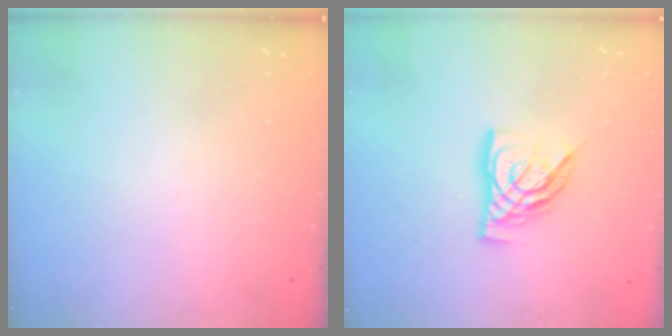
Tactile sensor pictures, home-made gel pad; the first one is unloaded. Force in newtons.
{"total": 11.3, "press": 11.2, "slide": 1.4}